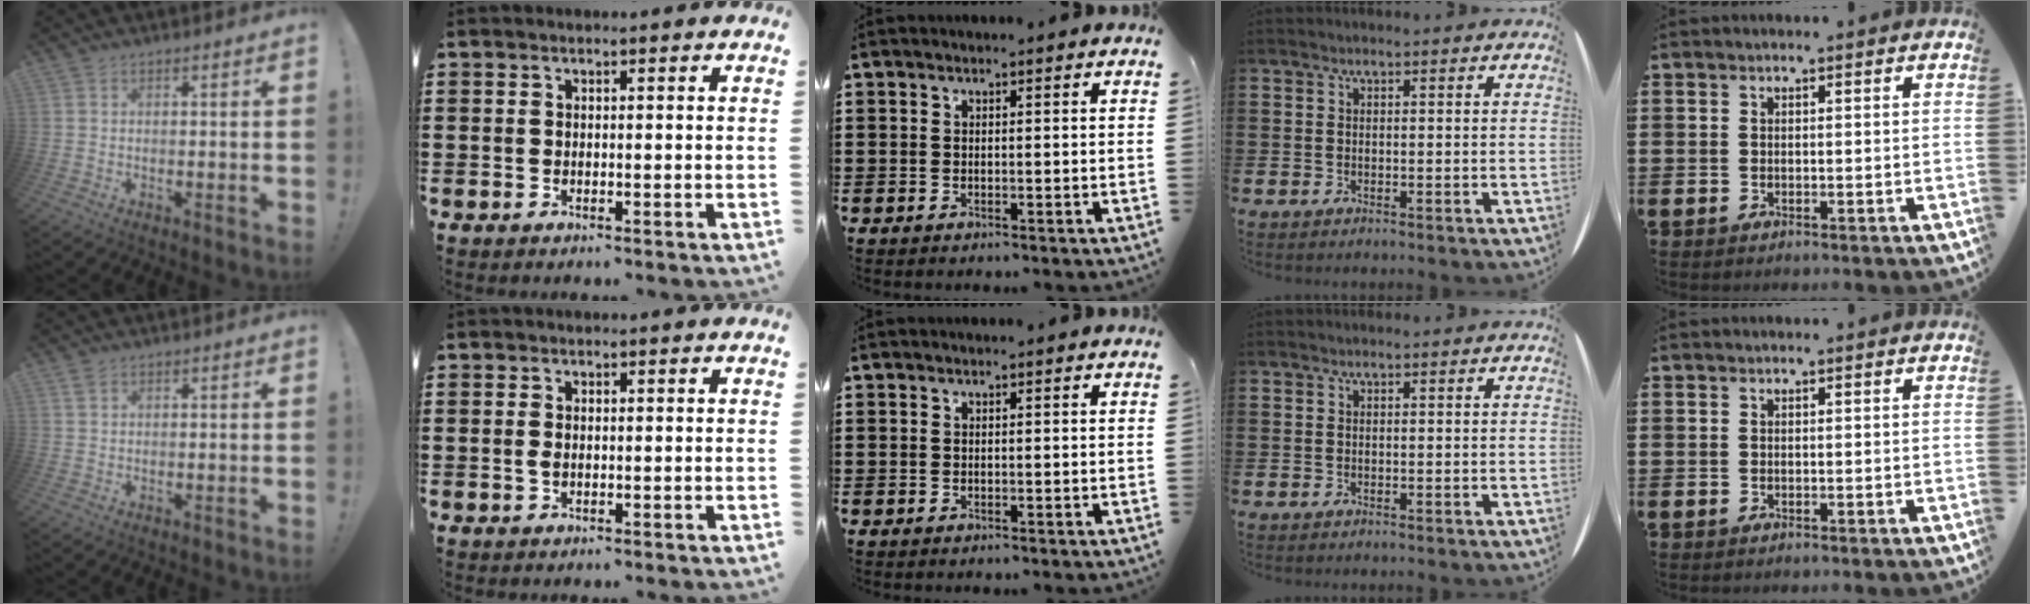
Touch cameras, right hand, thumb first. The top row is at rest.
{"thumb": {"total": 1.4, "force": [0.9, 0.8, 0.7], "torque": [-0.009, -0.001, 0.016]}, "index": {"total": 0.9, "force": [-0.1, 0.4, 0.8], "torque": [-0.016, 0.002, -0.002]}}